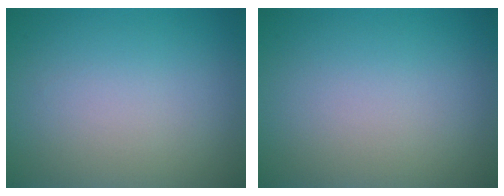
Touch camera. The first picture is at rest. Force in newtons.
{"total": 0.0}